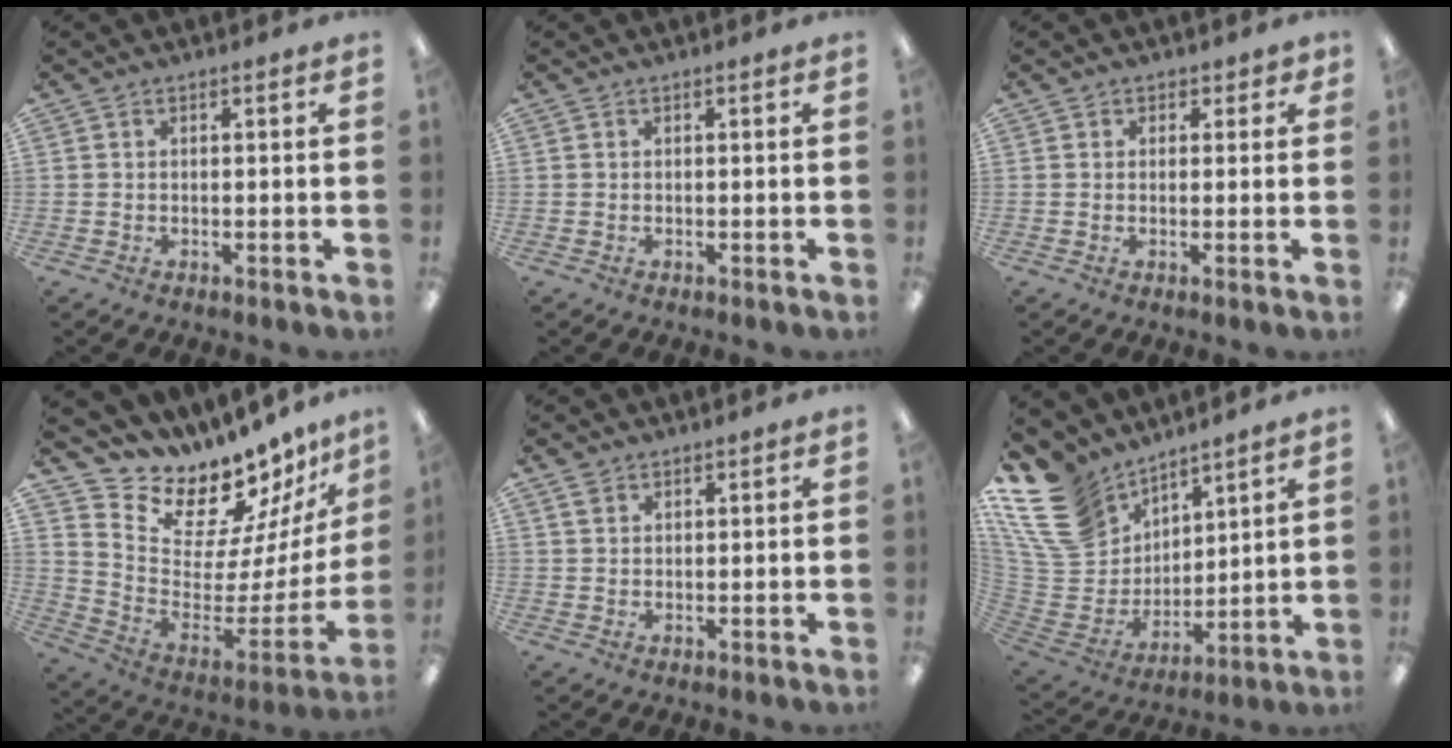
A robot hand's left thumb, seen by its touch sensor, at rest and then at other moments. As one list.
[{"total": 0.0}, {"total": 1.6, "force": [0.8, 1.4, 0.2], "torque": [0.011, -0.002, 0.011]}, {"total": 11.9, "force": [10.3, 5.5, 2.3], "torque": [-0.040, -0.128, 0.184]}, {"total": 2.2, "force": [1.8, 1.0, 0.7], "torque": [-0.017, -0.002, 0.035]}, {"total": 17.2, "force": [10.9, 11.4, 6.9], "torque": [-0.167, -0.060, 0.213]}]